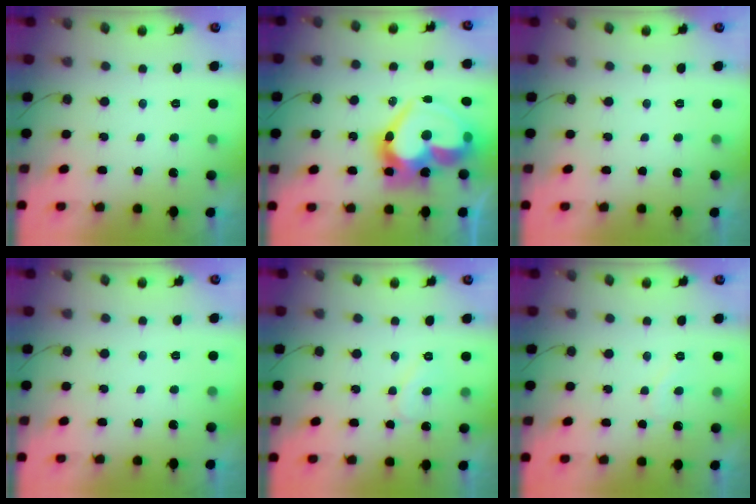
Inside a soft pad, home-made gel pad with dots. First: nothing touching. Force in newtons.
{"total": 27.0, "press": 26.9, "slide": 2.6}
{"total": 0.0}
{"total": 0.0}
{"total": 6.3, "press": 6.3, "slide": 0.5}
{"total": 4.7, "press": 4.7, "slide": 0.4}